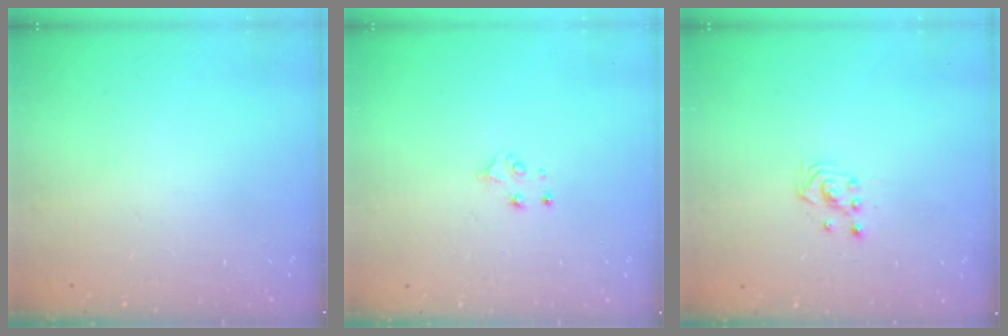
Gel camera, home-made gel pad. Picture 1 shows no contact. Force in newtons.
{"total": 4.5, "press": 4.5, "slide": 0.6}
{"total": 2.2, "press": 2.2, "slide": 0.2}